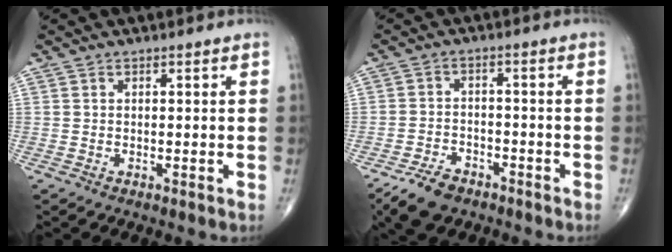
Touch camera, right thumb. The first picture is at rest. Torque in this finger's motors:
{"motor_torque": [2.58, 2.43, 0.03, -0.54, 0.06]}